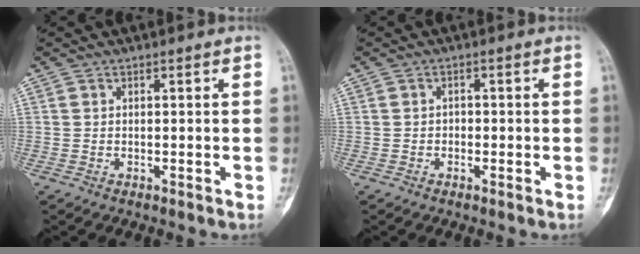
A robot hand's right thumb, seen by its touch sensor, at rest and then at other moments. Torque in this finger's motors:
{"motor_torque": [-0.36, 0.09, -0.19, -0.12, -0.05]}